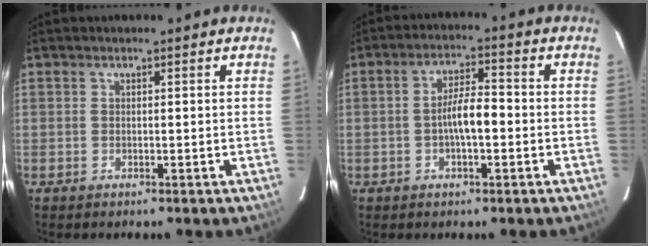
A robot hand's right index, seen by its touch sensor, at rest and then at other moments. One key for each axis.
{"total": 5.6, "fx": -1.3, "fy": 1.6, "fz": 5.2, "tx": -0.095, "ty": 0.010, "tz": -0.021}